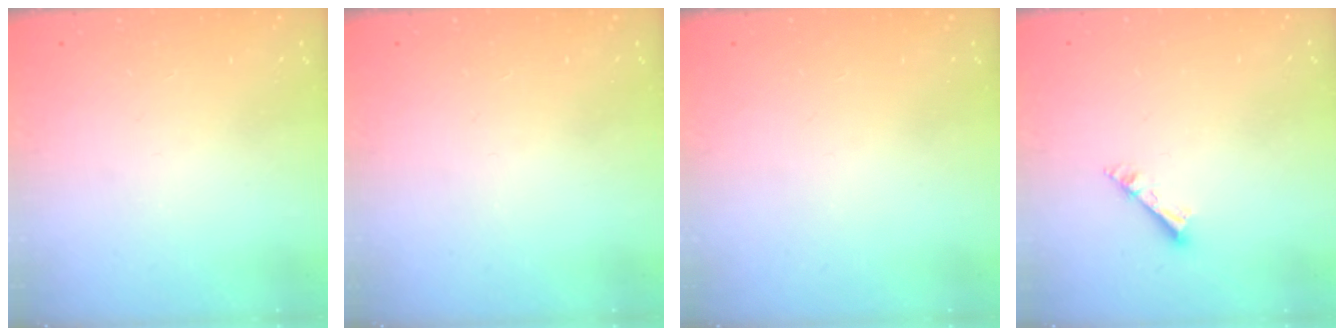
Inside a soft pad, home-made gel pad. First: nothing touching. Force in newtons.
{"total": 0.0}
{"total": 0.0}
{"total": 2.6, "press": 2.5, "slide": 0.2}